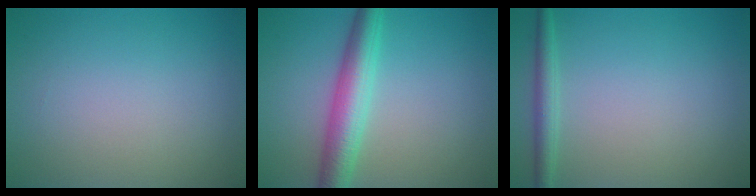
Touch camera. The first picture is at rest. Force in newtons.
{"total": 4.9, "press": 4.9, "slide": 0.0}
{"total": 1.8, "press": 1.8, "slide": 0.1}